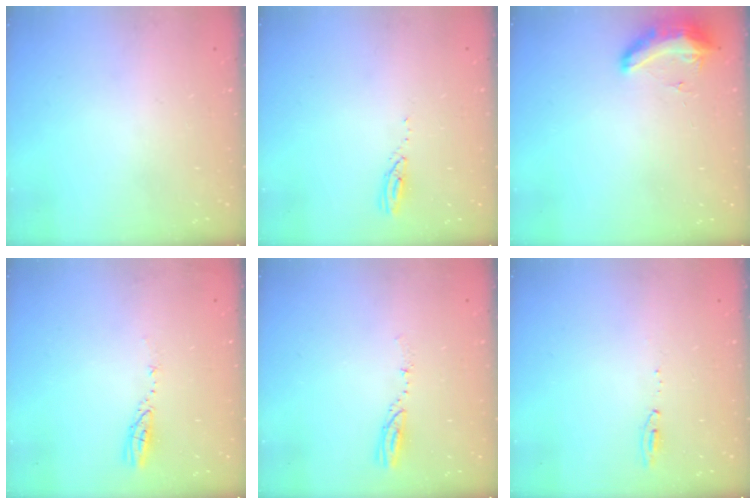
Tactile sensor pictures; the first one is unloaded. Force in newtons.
{"total": 3.0, "press": 3.0, "slide": 0.1}
{"total": 16.9, "press": 11.4, "slide": 12.5}
{"total": 3.5, "press": 3.5, "slide": 0.1}
{"total": 3.9, "press": 3.9, "slide": 0.4}
{"total": 6.0, "press": 5.8, "slide": 1.5}